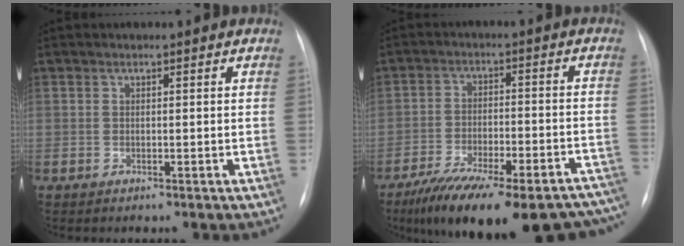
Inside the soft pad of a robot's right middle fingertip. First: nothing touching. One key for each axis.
{"total": 25.3, "fx": -20.2, "fy": 7.1, "fz": 13.5, "tx": -0.159, "ty": 0.000, "tz": -0.274}